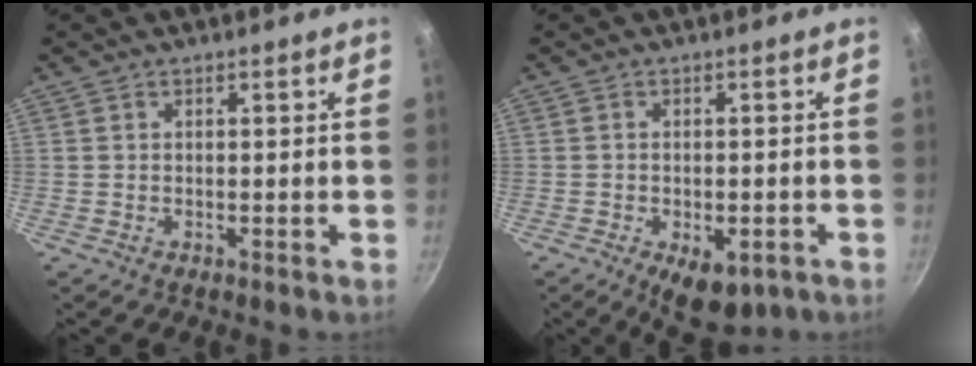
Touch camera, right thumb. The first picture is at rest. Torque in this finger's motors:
{"motor_torque": [0.95, 0.68, -0.28, -0.02, 0.04]}